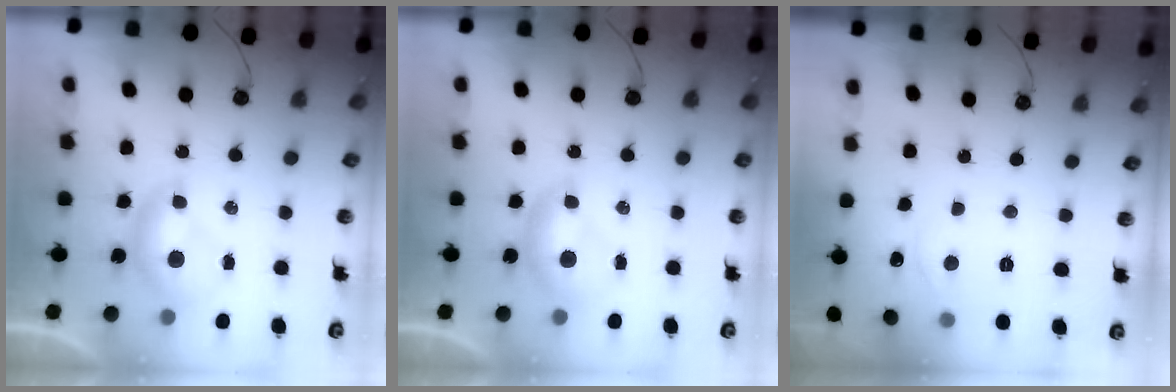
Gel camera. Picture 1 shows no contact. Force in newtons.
{"total": 0.0}
{"total": 2.0, "press": 2.0, "slide": 0.2}